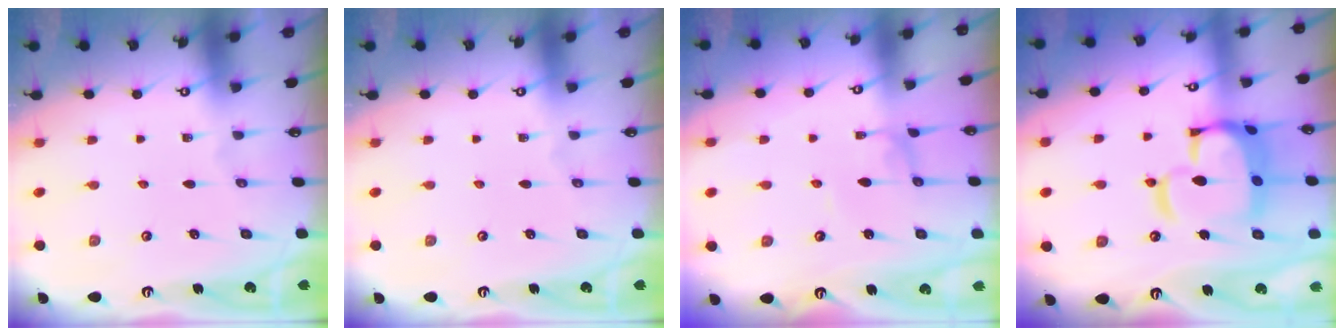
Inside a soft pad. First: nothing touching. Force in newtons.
{"total": 0.0}
{"total": 1.6, "press": 1.6, "slide": 0.1}
{"total": 12.9, "press": 12.8, "slide": 1.5}